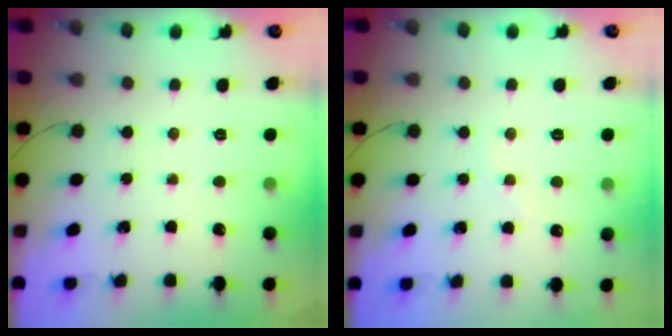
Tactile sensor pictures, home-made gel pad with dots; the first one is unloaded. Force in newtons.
{"total": 3.1, "press": 2.9, "slide": 1.0}